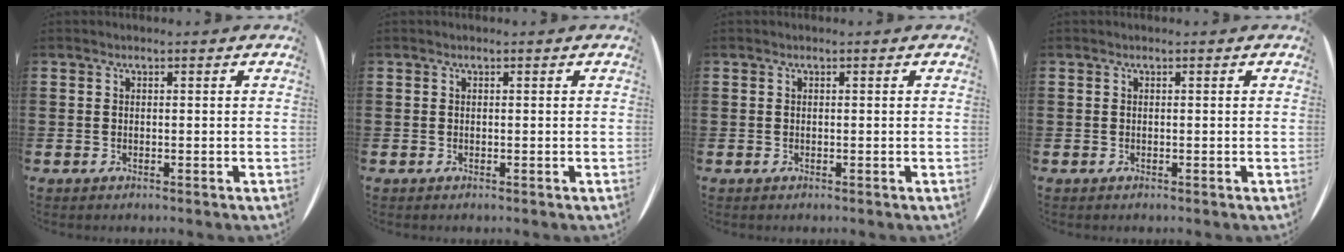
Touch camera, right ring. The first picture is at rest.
{"total": 0.0}
{"total": 0.0}
{"total": 0.0}